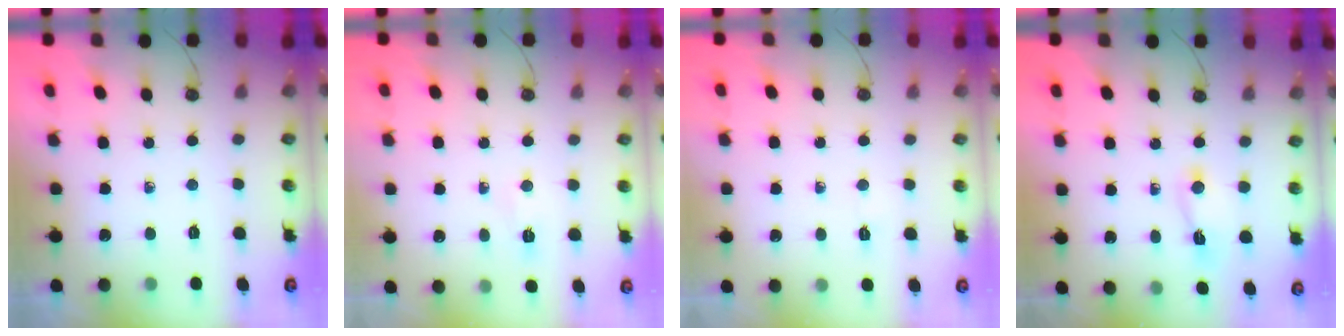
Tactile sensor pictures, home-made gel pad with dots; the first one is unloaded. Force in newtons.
{"total": 2.9, "press": 2.9, "slide": 0.3}
{"total": 18.9, "press": 4.1, "slide": 18.4}
{"total": 2.1, "press": 2.1, "slide": 0.3}